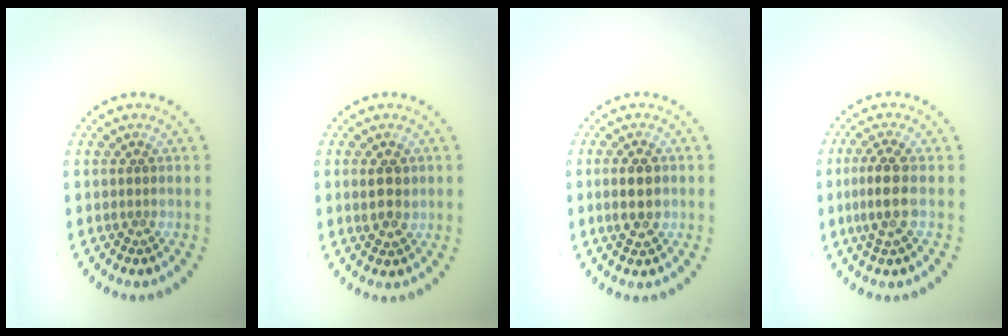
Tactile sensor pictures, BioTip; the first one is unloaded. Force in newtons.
{"total": 2.1, "press": 2.1, "slide": 0.5}
{"total": 3.4, "press": 3.4, "slide": 0.1}
{"total": 2.9, "press": 2.7, "slide": 1.2}